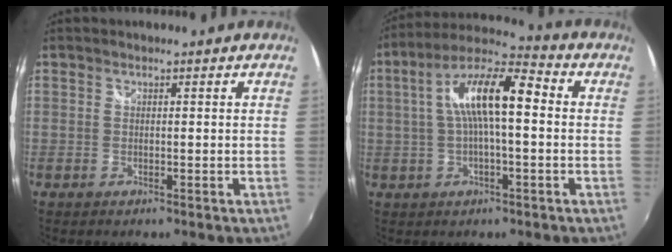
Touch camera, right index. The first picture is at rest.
{"total": 12.8, "force": [0.9, 3.6, 12.3], "torque": [-0.228, 0.025, 0.008]}